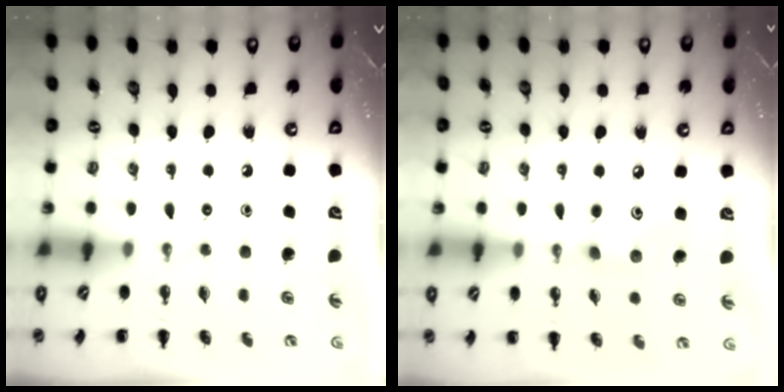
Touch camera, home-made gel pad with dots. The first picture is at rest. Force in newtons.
{"total": 3.9, "press": 3.8, "slide": 0.6}